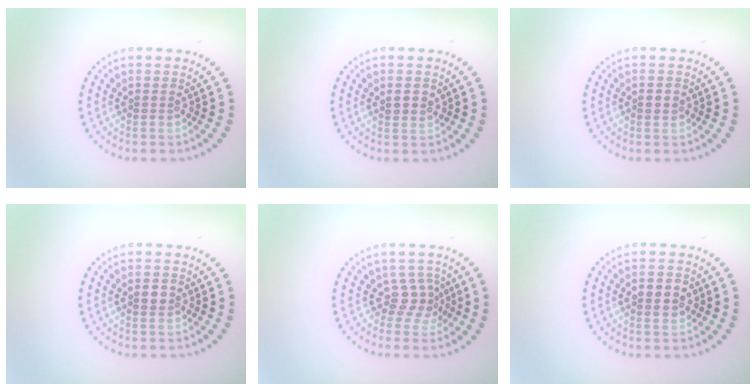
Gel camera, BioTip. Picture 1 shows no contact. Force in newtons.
{"total": 1.6, "press": 1.4, "slide": 0.6}
{"total": 1.1, "press": 1.1, "slide": 0.1}
{"total": 1.5, "press": 1.5, "slide": 0.3}
{"total": 2.1, "press": 1.5, "slide": 1.5}
{"total": 2.0, "press": 2.0, "slide": 0.1}